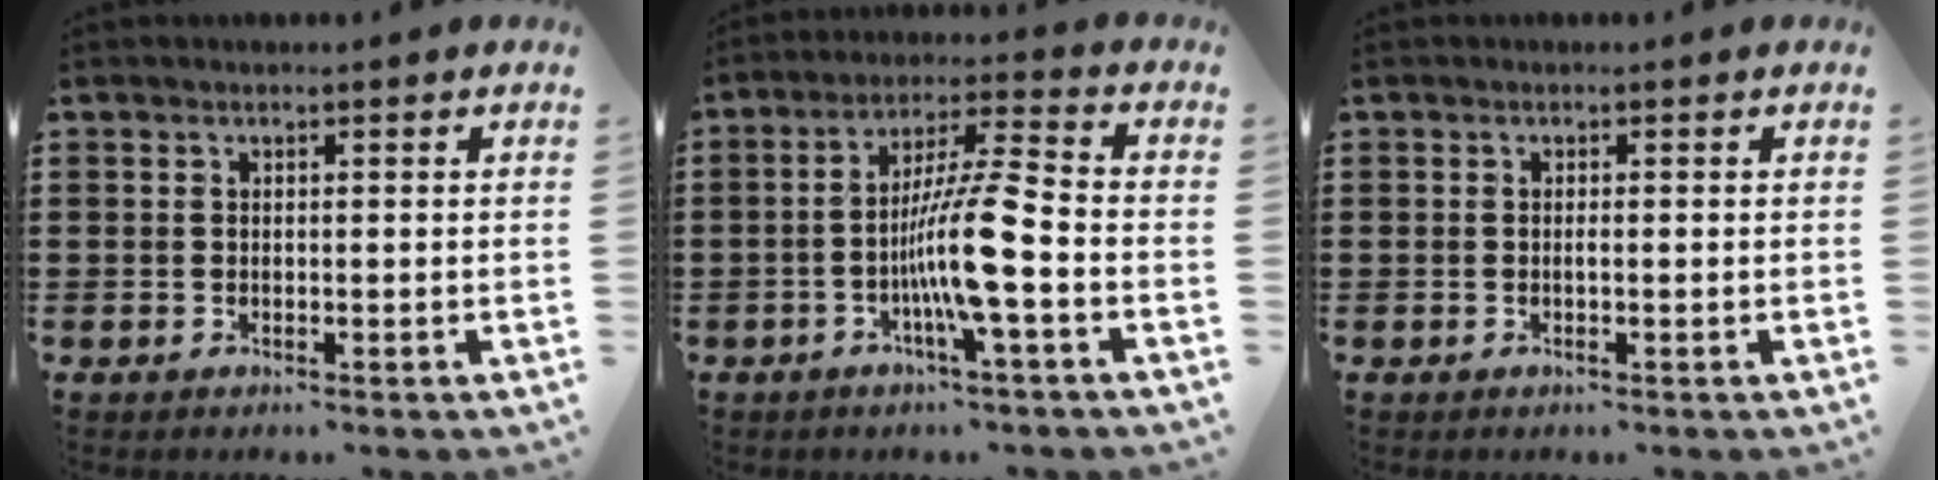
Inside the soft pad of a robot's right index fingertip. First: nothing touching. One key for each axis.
{"total": 10.4, "fx": -3.1, "fy": 0.4, "fz": 10.0, "tx": -0.195, "ty": -0.009, "tz": -0.064}
{"total": 0.5, "fx": -0.2, "fy": 0.0, "fz": 0.5, "tx": -0.010, "ty": -0.004, "tz": -0.003}